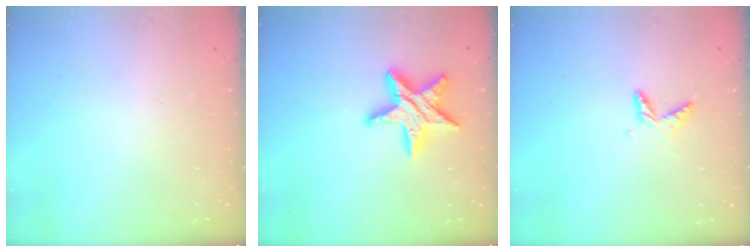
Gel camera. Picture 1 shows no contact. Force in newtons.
{"total": 14.2, "press": 14.2, "slide": 1.0}
{"total": 5.4, "press": 5.3, "slide": 0.5}